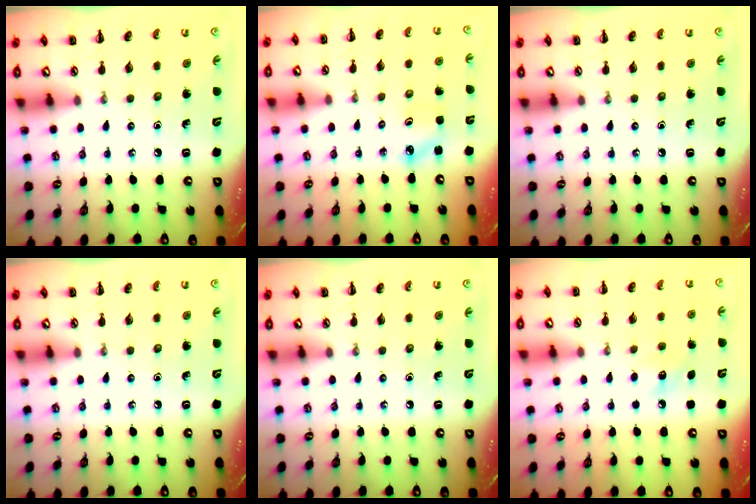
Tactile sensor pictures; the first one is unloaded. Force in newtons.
{"total": 2.3, "press": 2.3, "slide": 0.4}
{"total": 0.0}
{"total": 0.0}
{"total": 0.0}
{"total": 6.7, "press": 6.5, "slide": 1.5}